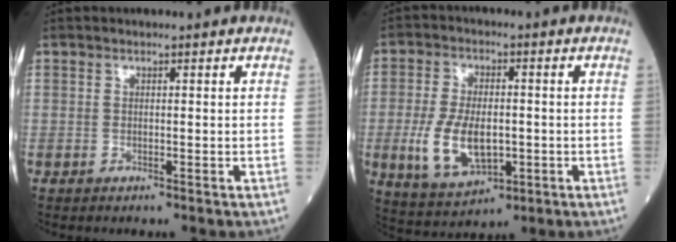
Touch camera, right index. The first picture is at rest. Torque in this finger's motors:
{"motor_torque": [0.79, -0.54, 0.76, 0.21]}